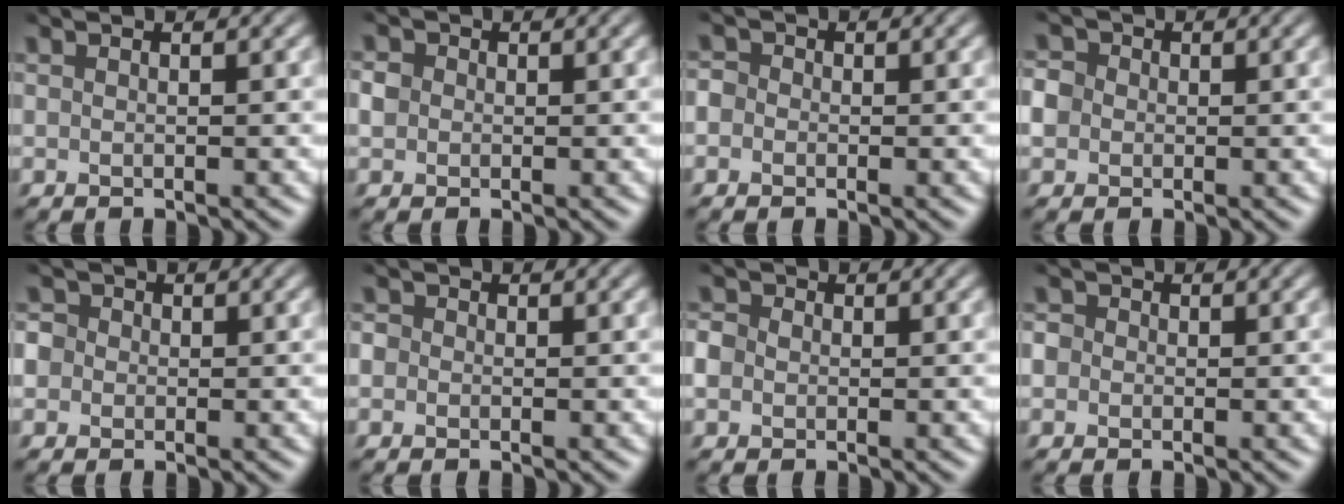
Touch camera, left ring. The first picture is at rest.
{"total": 2.5, "force": [-1.6, -0.2, -1.8], "torque": [0.008, -0.013, -0.015]}
{"total": 3.0, "force": [-2.2, -0.3, -2.0], "torque": [0.015, -0.014, -0.028]}
{"total": 2.7, "force": [-2.0, 0.3, -1.8], "torque": [0.010, -0.014, -0.024]}
{"total": 2.8, "force": [-1.9, 0.1, -2.0], "torque": [0.017, -0.016, -0.022]}
{"total": 2.7, "force": [-1.9, -0.4, -1.9], "torque": [0.016, -0.014, -0.020]}
{"total": 2.5, "force": [-1.9, 0.2, -1.5], "torque": [0.001, -0.015, -0.025]}
{"total": 2.7, "force": [-1.9, -0.2, -2.0], "torque": [0.013, -0.015, -0.023]}